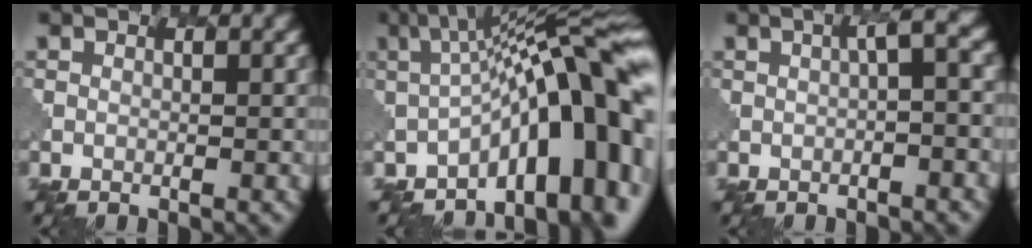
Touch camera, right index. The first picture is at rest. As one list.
[{"total": 14.3, "force": [-2.8, 4.4, 13.4], "torque": [-0.141, 0.033, -0.043]}, {"total": 2.9, "force": [0.1, 0.6, 2.9], "torque": [-0.038, 0.012, -0.002]}]